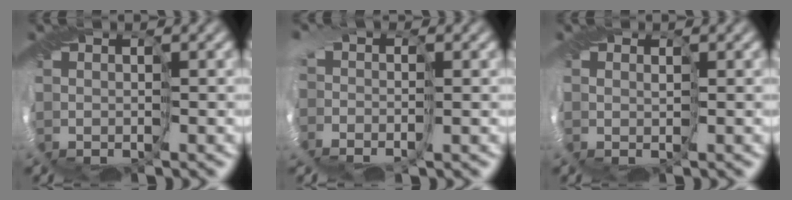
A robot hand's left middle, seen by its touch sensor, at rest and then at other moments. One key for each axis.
{"total": 2.8, "fx": -0.9, "fy": 1.9, "fz": 1.9, "tx": -0.026, "ty": 0.005, "tz": -0.020}
{"total": 0.8, "fx": 0.3, "fy": 0.7, "fz": 0.3, "tx": -0.001, "ty": 0.000, "tz": 0.004}